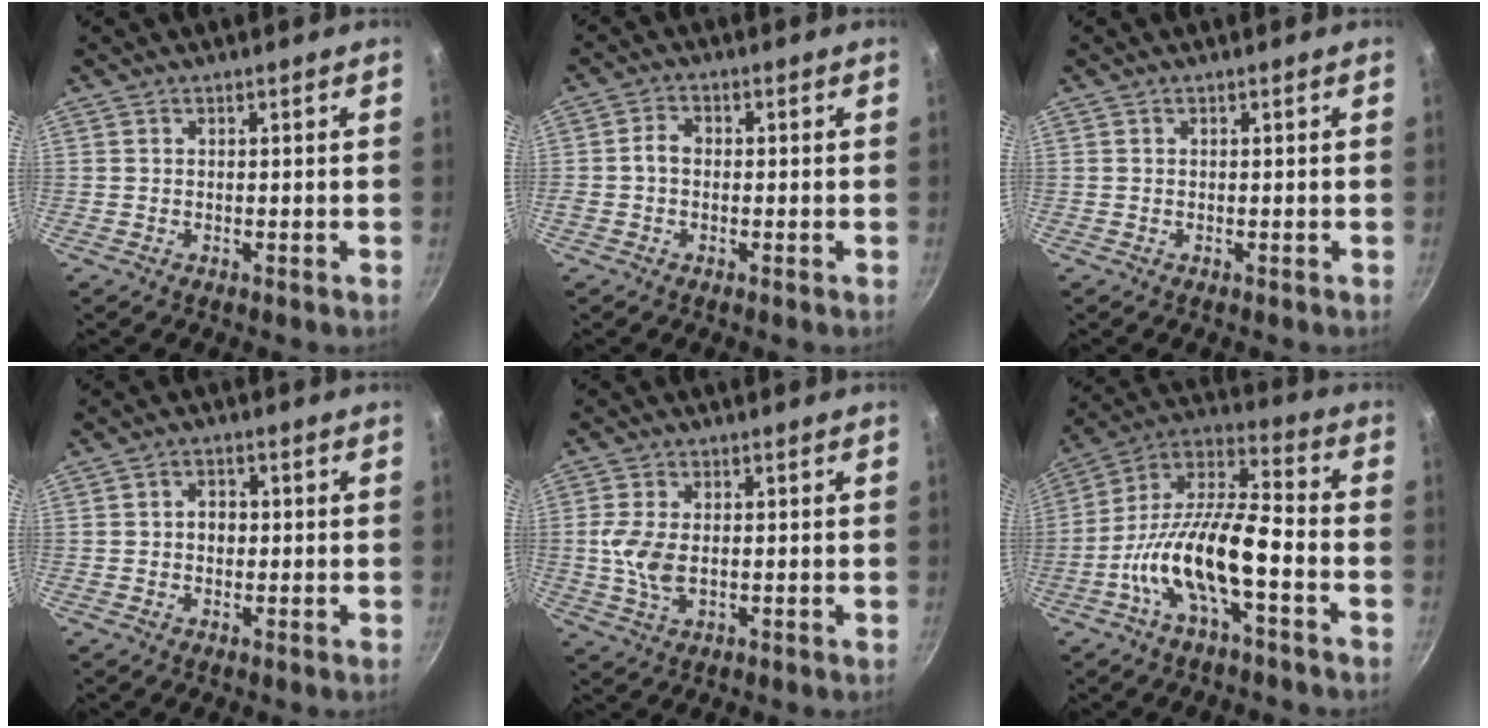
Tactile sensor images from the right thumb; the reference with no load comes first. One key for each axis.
{"total": 2.9, "fx": -0.3, "fy": 2.2, "fz": 1.9, "tx": -0.028, "ty": 0.011, "tz": -0.011}
{"total": 0.0}
{"total": 3.0, "fx": 0.0, "fy": 2.4, "fz": 1.8, "tx": -0.014, "ty": 0.008, "tz": -0.002}
{"total": 7.2, "fx": -0.2, "fy": 4.2, "fz": 5.8, "tx": -0.121, "ty": -0.002, "tz": -0.004}
{"total": 16.8, "fx": -5.9, "fy": 5.8, "fz": 14.7, "tx": -0.271, "ty": 0.046, "tz": -0.125}